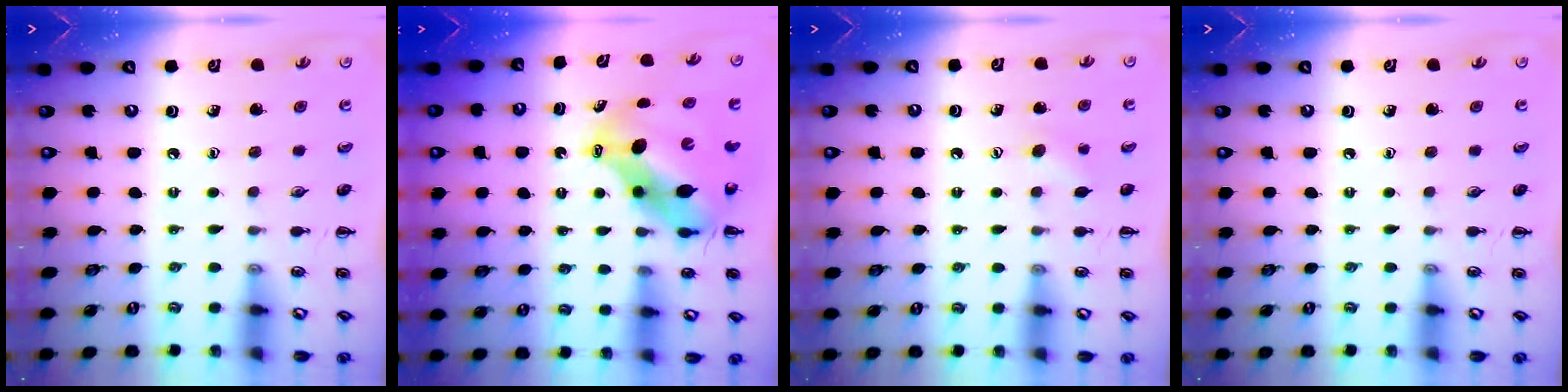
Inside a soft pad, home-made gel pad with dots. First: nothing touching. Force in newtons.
{"total": 10.2, "press": 9.8, "slide": 2.8}
{"total": 4.6, "press": 4.5, "slide": 1.2}
{"total": 0.0}